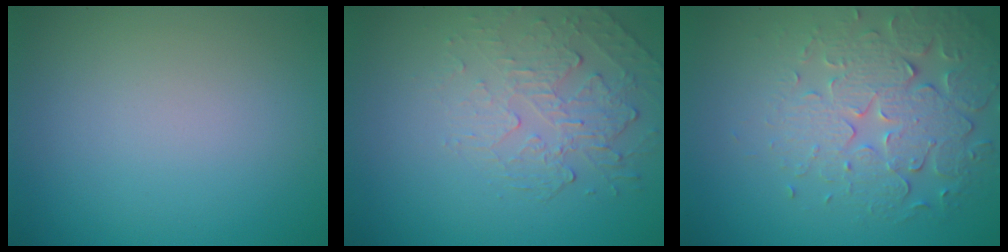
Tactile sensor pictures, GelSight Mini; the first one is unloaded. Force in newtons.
{"total": 2.2, "press": 1.4, "slide": 1.7}
{"total": 5.0, "press": 4.4, "slide": 2.3}